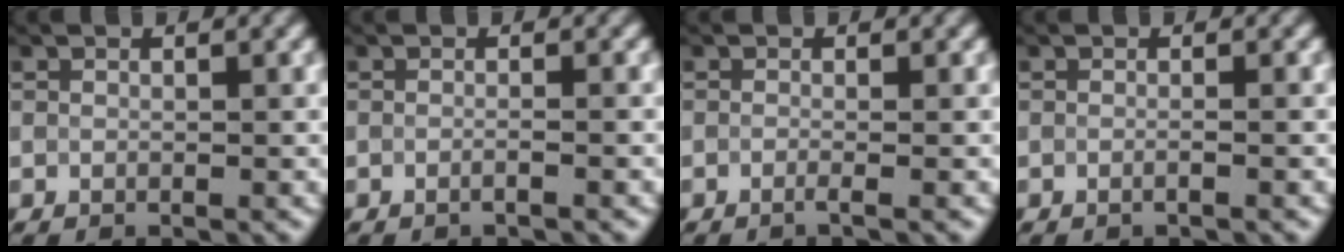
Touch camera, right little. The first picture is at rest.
{"total": 0.9, "force": [-0.6, 0.3, 0.5], "torque": [0.010, -0.010, -0.023]}
{"total": 0.9, "force": [-0.9, 0.0, 0.3], "torque": [-0.002, -0.009, -0.017]}
{"total": 1.0, "force": [-0.3, 0.6, 0.7], "torque": [0.009, -0.006, -0.024]}